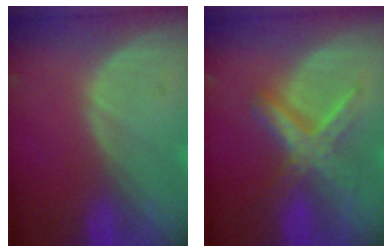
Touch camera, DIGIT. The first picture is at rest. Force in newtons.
{"total": 6.4, "press": 6.4, "slide": 0.3}